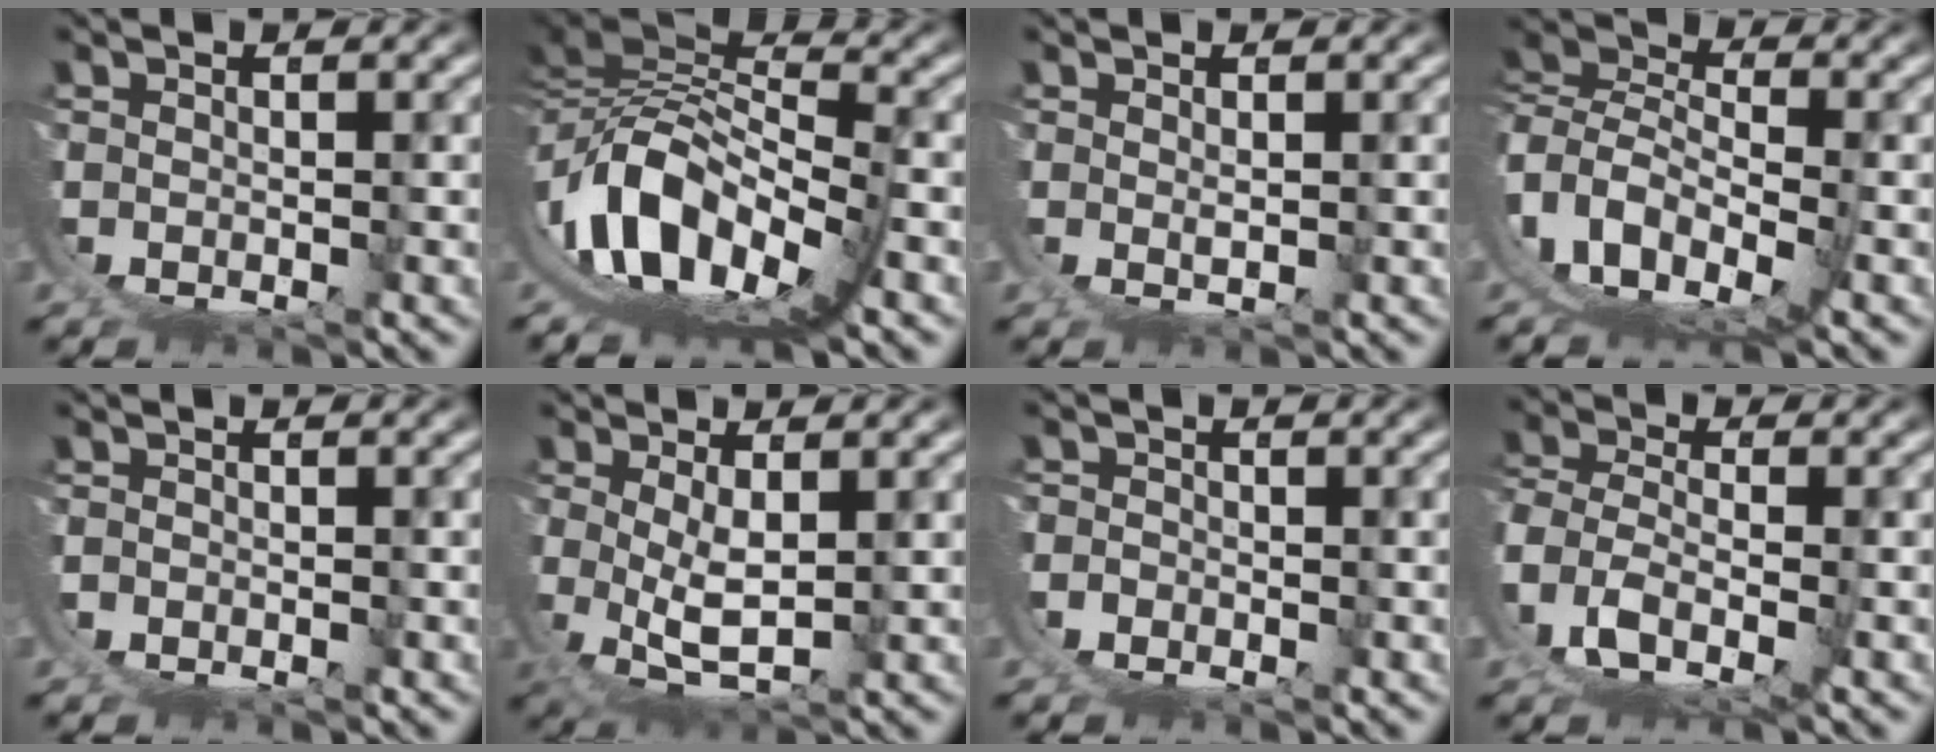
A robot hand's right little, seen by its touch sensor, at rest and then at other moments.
{"total": 15.7, "force": [1.2, 10.4, 11.7], "torque": [-0.235, -0.029, 0.026]}
{"total": 1.8, "force": [1.5, -0.9, 0.6], "torque": [-0.011, -0.001, 0.028]}
{"total": 11.5, "force": [2.0, 8.7, 7.3], "torque": [-0.175, -0.035, 0.034]}
{"total": 1.3, "force": [-0.1, 1.2, 0.3], "torque": [-0.014, -0.001, -0.005]}
{"total": 4.5, "force": [0.8, 1.9, 4.0], "torque": [-0.105, -0.032, 0.042]}
{"total": 3.4, "force": [-0.1, 3.3, 0.9], "torque": [-0.038, -0.009, -0.005]}
{"total": 7.8, "force": [1.6, 6.0, 4.8], "torque": [-0.127, -0.030, 0.032]}